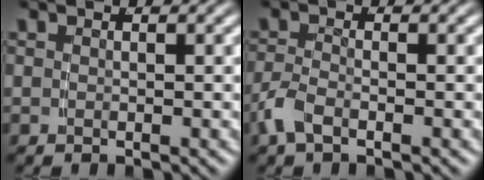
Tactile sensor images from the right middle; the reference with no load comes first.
{"total": 2.2, "force": [-1.6, 0.6, 1.4], "torque": [-0.037, -0.009, -0.025]}